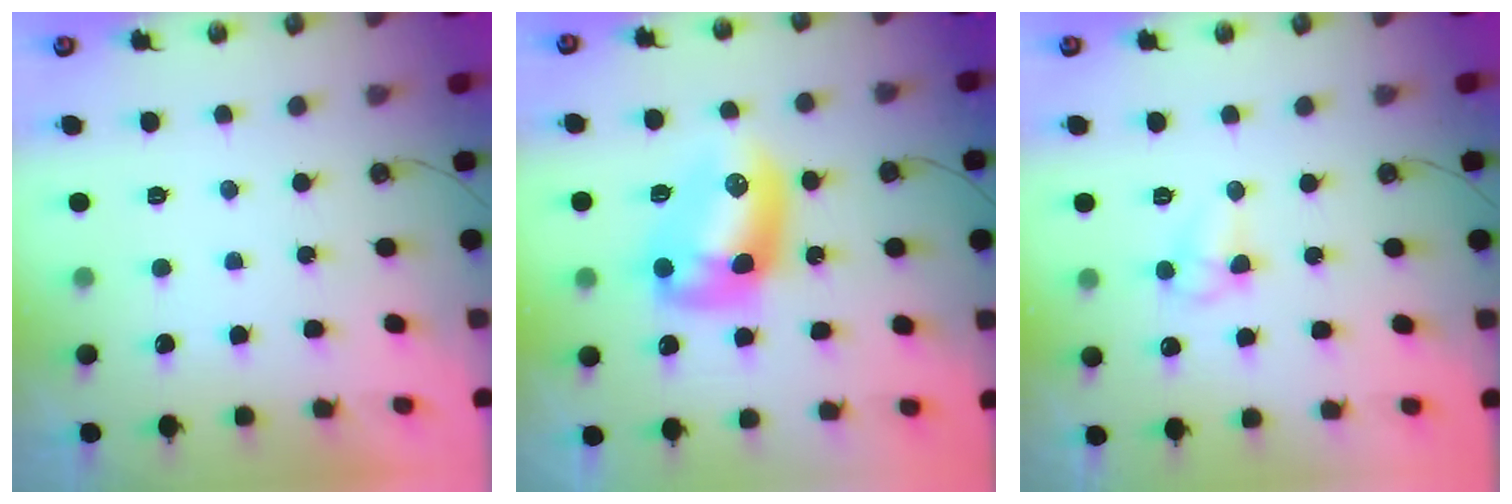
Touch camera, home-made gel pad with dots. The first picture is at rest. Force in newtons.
{"total": 12.6, "press": 12.6, "slide": 0.9}
{"total": 7.1, "press": 7.0, "slide": 0.7}